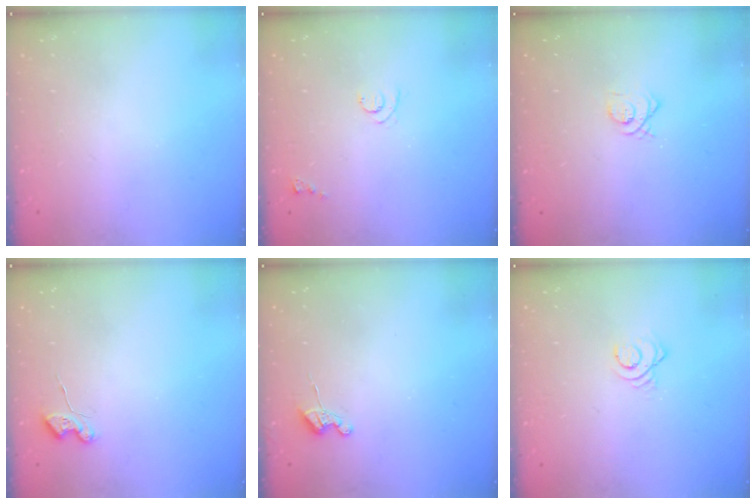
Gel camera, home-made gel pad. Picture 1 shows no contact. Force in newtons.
{"total": 5.0, "press": 4.9, "slide": 0.6}
{"total": 4.6, "press": 4.6, "slide": 0.4}
{"total": 4.2, "press": 4.1, "slide": 0.5}
{"total": 3.8, "press": 3.7, "slide": 0.5}
{"total": 3.4, "press": 3.3, "slide": 0.4}